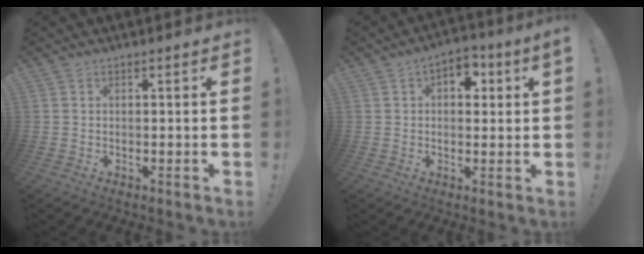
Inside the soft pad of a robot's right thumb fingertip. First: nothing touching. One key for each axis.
{"total": 5.5, "fx": 1.5, "fy": 3.6, "fz": 3.9, "tx": -0.050, "ty": 0.000, "tz": 0.022}